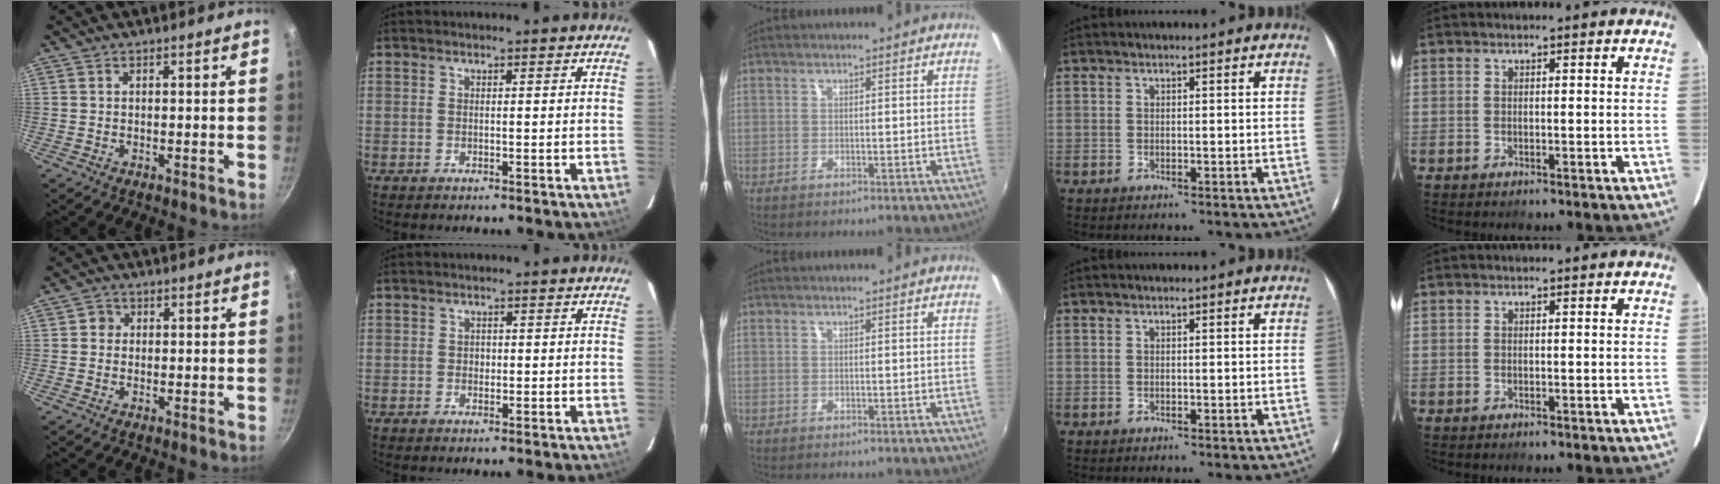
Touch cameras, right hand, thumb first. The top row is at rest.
{"thumb": {"total": 1.9, "force": [0.1, 1.8, 0.5], "torque": [0.003, 0.002, -0.004]}, "index": {"total": 1.1, "force": [-0.2, 1.1, 0.2], "torque": [0.000, 0.001, -0.002]}}